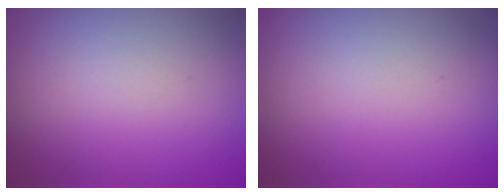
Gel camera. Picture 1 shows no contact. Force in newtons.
{"total": 0.0}